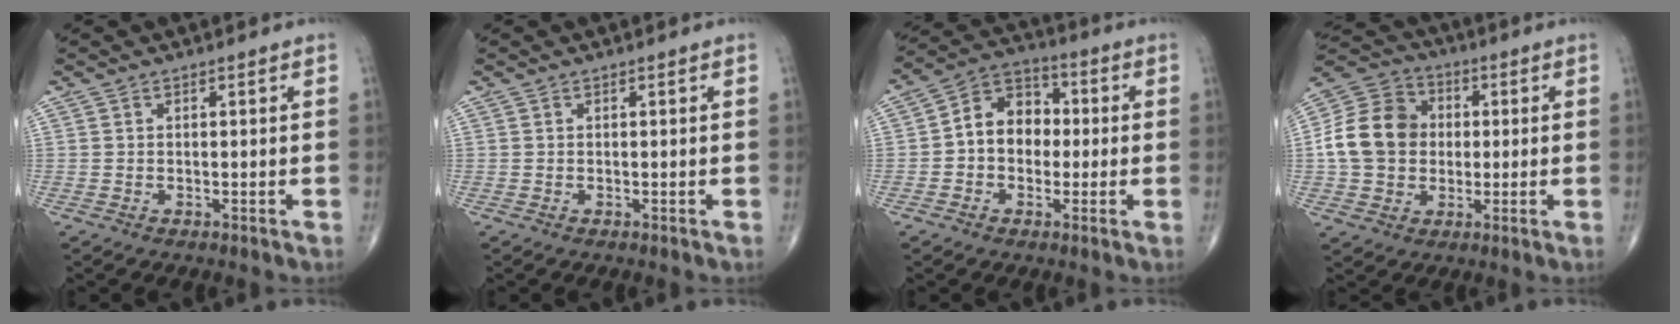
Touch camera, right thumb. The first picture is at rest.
{"total": 0.0}
{"total": 10.0, "force": [-0.2, 7.7, 6.4], "torque": [-0.071, 0.033, -0.018]}
{"total": 14.0, "force": [0.4, 11.6, 7.8], "torque": [-0.129, 0.025, 0.002]}